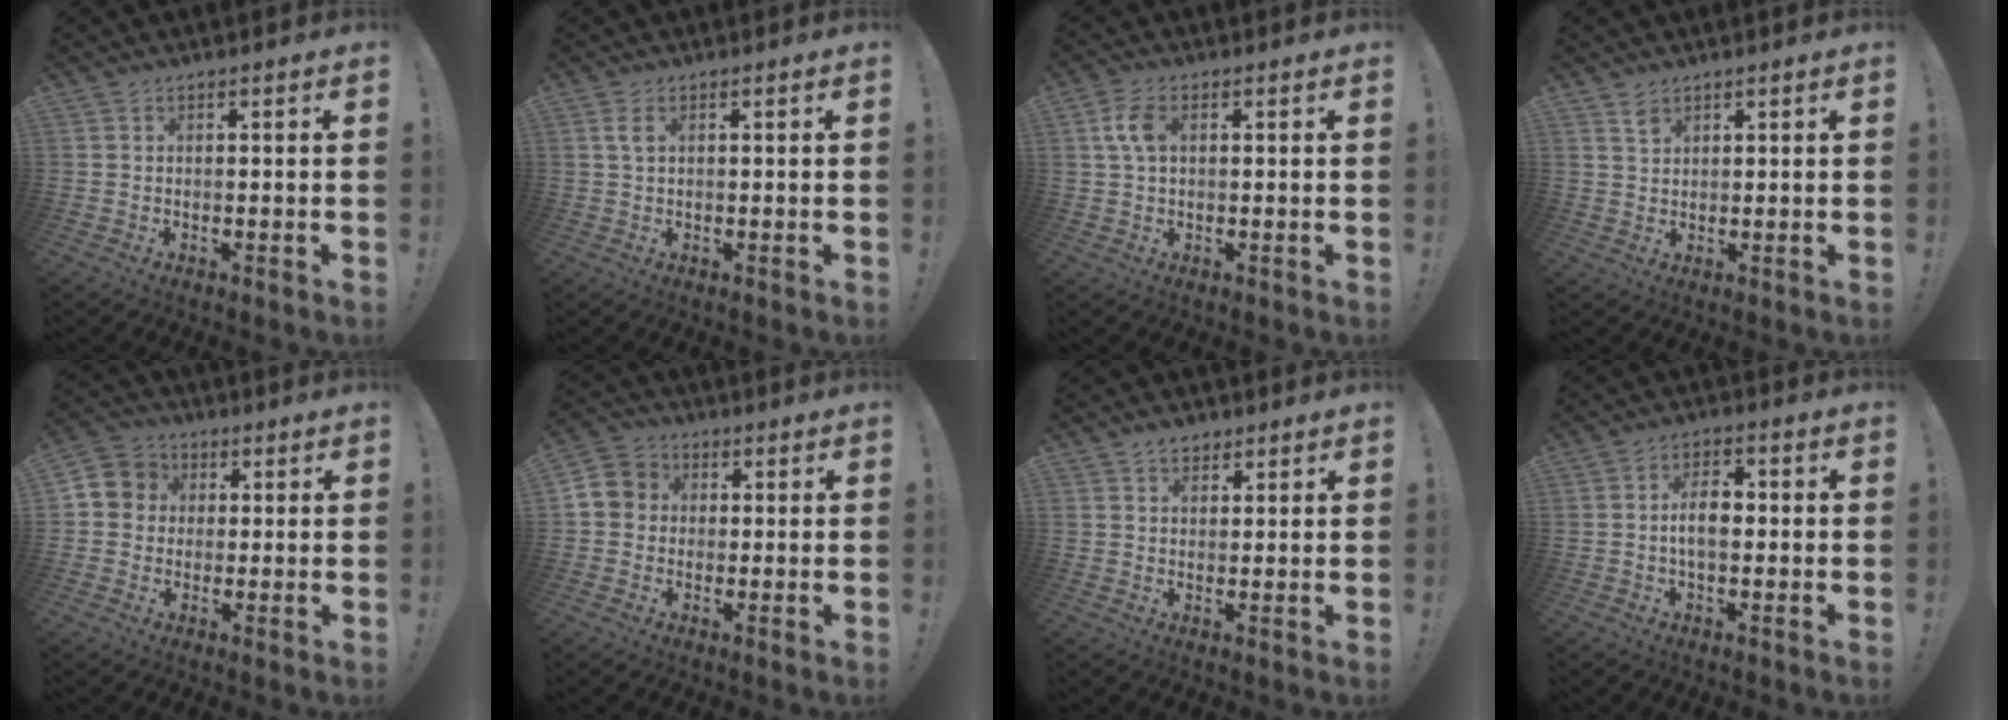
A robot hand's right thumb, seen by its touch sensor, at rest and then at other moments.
{"total": 2.9, "force": [1.1, 1.6, 2.1], "torque": [-0.038, 0.001, 0.020]}
{"total": 5.7, "force": [1.2, 3.3, 4.5], "torque": [-0.087, 0.006, 0.021]}
{"total": 2.8, "force": [2.1, 1.6, 1.0], "torque": [-0.001, -0.015, 0.036]}
{"total": 6.6, "force": [0.1, 6.4, 1.8], "torque": [-0.027, 0.009, 0.003]}
{"total": 6.1, "force": [-0.2, 5.8, 1.8], "torque": [-0.033, 0.014, -0.002]}
{"total": 3.6, "force": [2.5, 2.3, 1.2], "torque": [-0.013, -0.009, 0.044]}
{"total": 6.8, "force": [-0.2, 3.7, 5.7], "torque": [-0.086, 0.007, -0.010]}